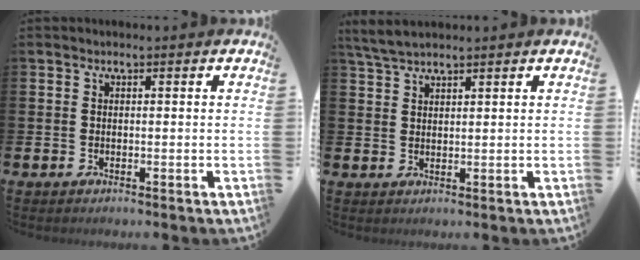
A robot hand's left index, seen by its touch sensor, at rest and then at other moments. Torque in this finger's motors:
{"motor_torque": [0.06, -0.14, 0.35, 0.07]}